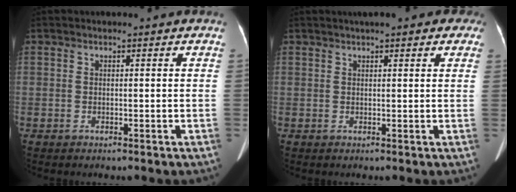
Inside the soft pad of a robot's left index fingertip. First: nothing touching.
{"total": 6.4, "force": [4.4, 1.7, 4.2], "torque": [-0.046, 0.024, 0.047]}